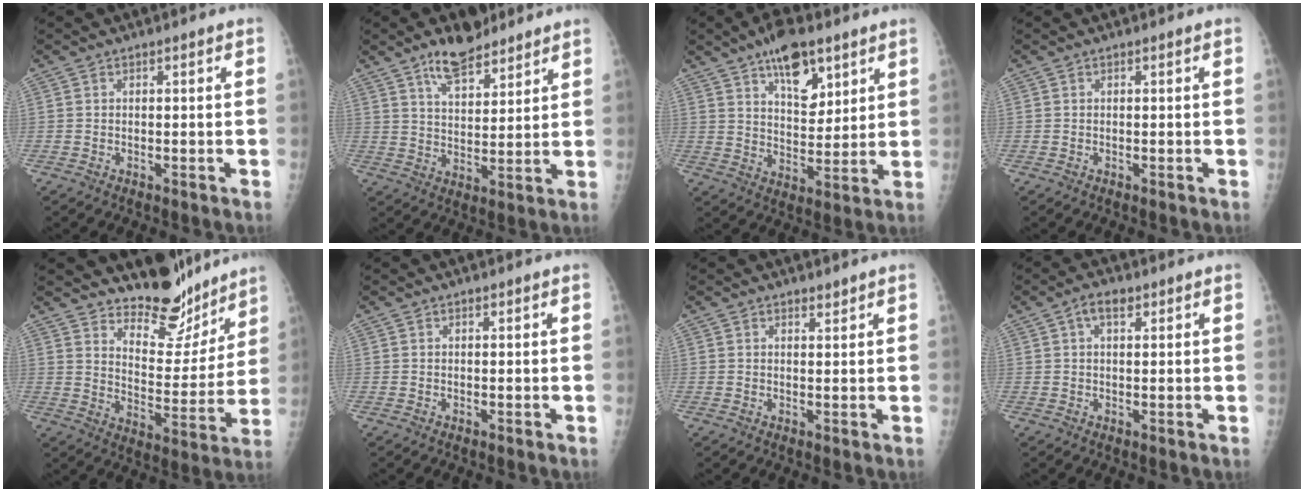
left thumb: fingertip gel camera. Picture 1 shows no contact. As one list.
[{"total": 9.6, "force": [6.9, 4.0, 5.2], "torque": [-0.065, -0.041, 0.121]}, {"total": 12.1, "force": [7.2, 5.8, 7.8], "torque": [-0.091, -0.040, 0.118]}, {"total": 0.0}, {"total": 14.6, "force": [12.9, 5.3, 4.1], "torque": [-0.015, -0.109, 0.193]}, {"total": 0.0}, {"total": 1.0, "force": [1.0, 0.3, 0.3], "torque": [0.001, -0.008, 0.014]}, {"total": 3.1, "force": [1.4, 1.5, 2.2], "torque": [-0.035, 0.002, 0.022]}]